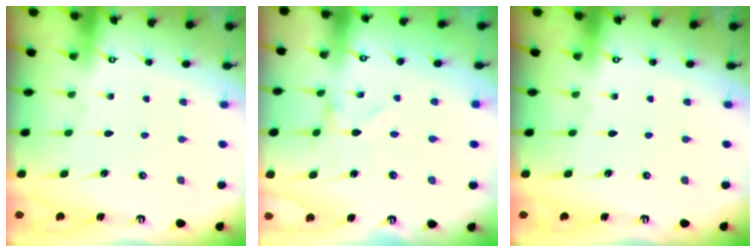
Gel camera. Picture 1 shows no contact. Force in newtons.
{"total": 0.0}
{"total": 0.0}